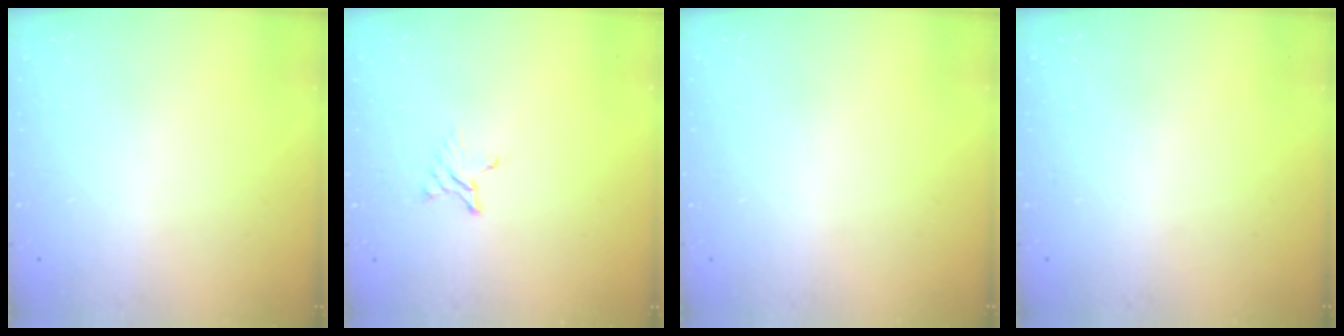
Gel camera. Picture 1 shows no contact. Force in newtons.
{"total": 2.4, "press": 2.4, "slide": 0.2}
{"total": 0.0}
{"total": 0.0}